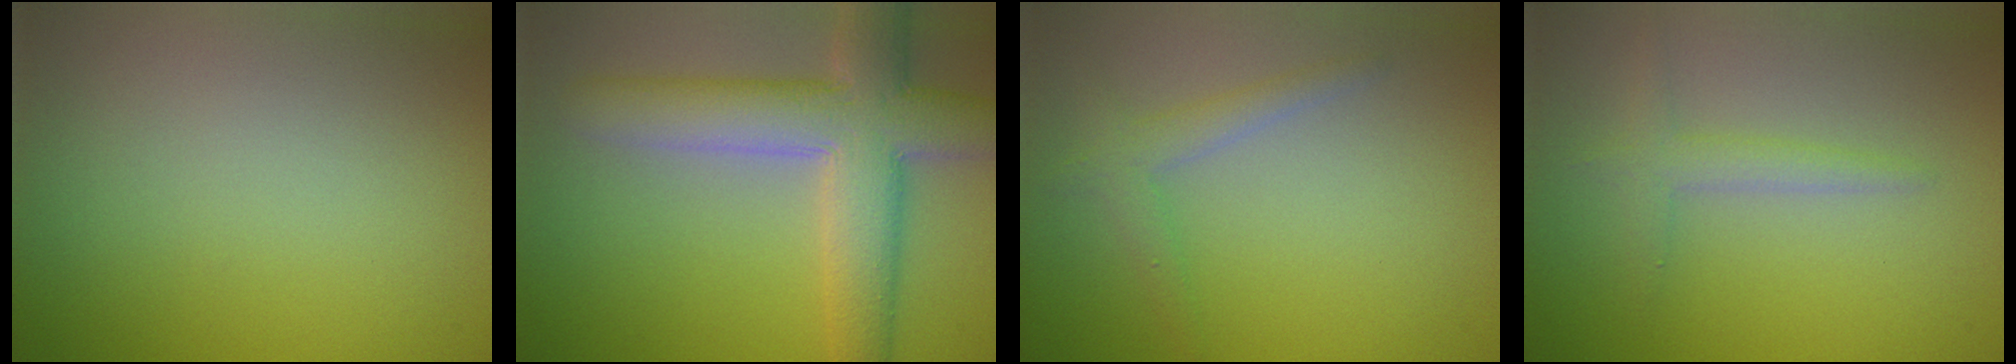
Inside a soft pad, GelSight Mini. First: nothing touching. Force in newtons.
{"total": 8.4, "press": 8.4, "slide": 0.8}
{"total": 2.1, "press": 2.1, "slide": 0.1}
{"total": 1.7, "press": 1.7, "slide": 0.1}